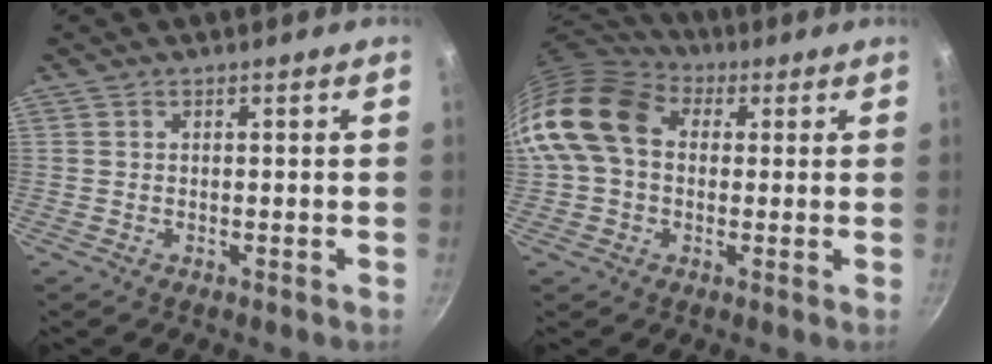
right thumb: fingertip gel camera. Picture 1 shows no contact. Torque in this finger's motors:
{"motor_torque": [2.46, 2.55, 0.51, -0.38, 0.26]}